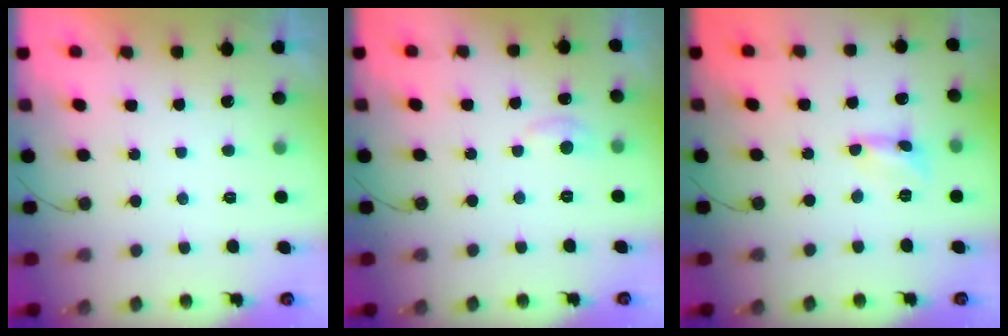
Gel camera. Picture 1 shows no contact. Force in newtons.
{"total": 5.4, "press": 5.3, "slide": 0.7}
{"total": 1.6, "press": 1.6, "slide": 0.1}